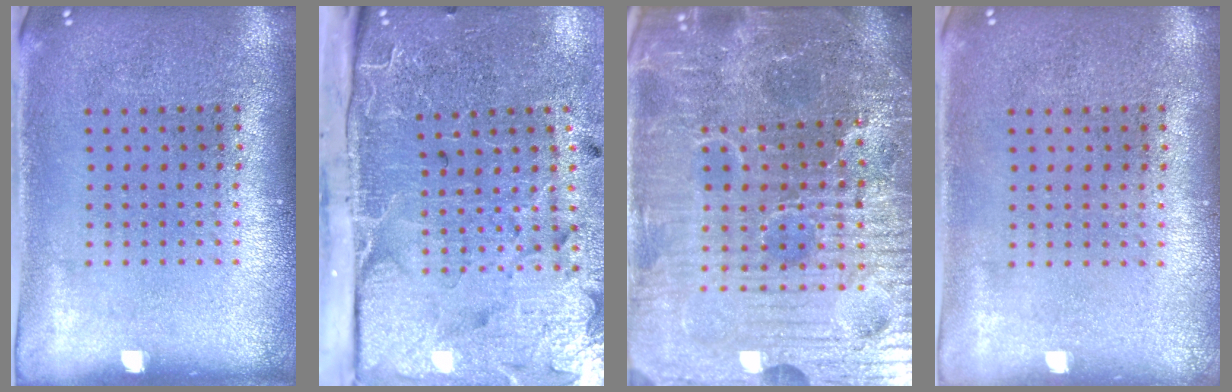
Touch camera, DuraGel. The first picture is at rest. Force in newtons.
{"total": 4.9, "press": 3.9, "slide": 3.0}
{"total": 6.6, "press": 6.1, "slide": 2.5}
{"total": 0.0}